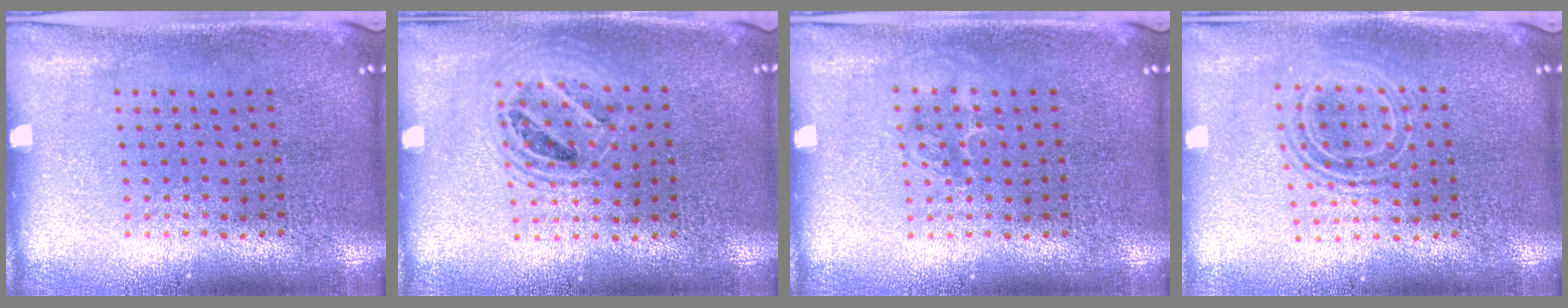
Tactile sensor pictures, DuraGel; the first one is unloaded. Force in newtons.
{"total": 1.4, "press": 1.3, "slide": 0.6}
{"total": 1.2, "press": 1.2, "slide": 0.2}
{"total": 1.7, "press": 1.3, "slide": 1.1}